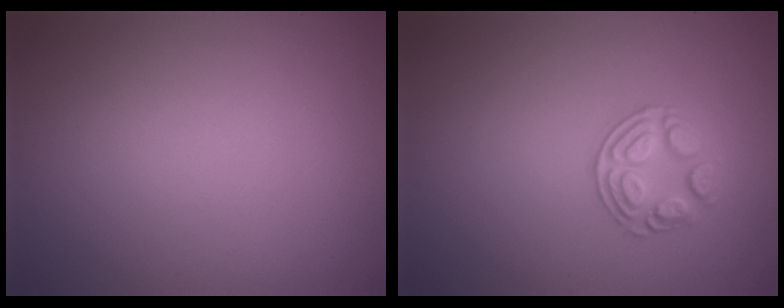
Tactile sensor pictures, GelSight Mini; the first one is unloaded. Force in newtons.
{"total": 2.7, "press": 2.4, "slide": 1.1}